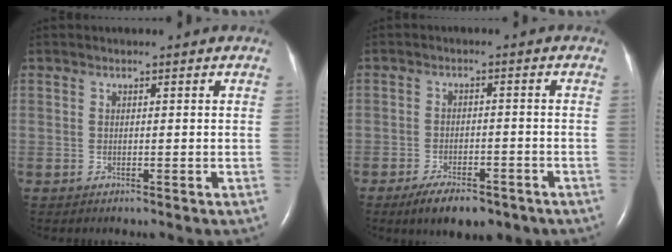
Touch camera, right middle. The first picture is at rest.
{"total": 7.7, "force": [-5.6, 3.0, 4.4], "torque": [-0.066, -0.003, -0.083]}